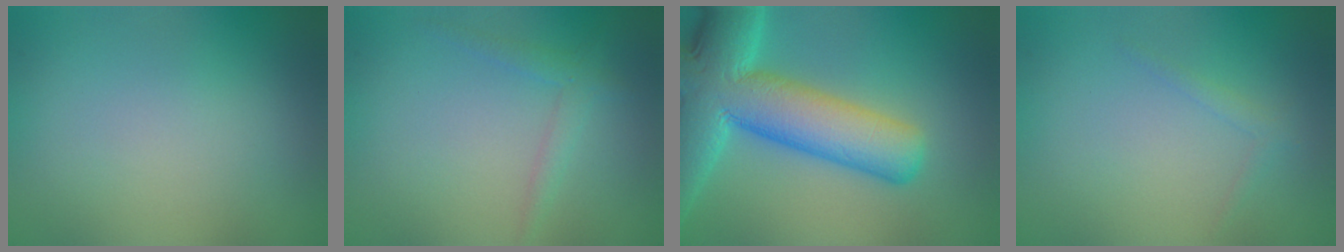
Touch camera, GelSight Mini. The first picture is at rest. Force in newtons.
{"total": 1.5, "press": 1.5, "slide": 0.1}
{"total": 12.4, "press": 12.4, "slide": 0.5}
{"total": 0.8, "press": 0.8, "slide": 0.0}